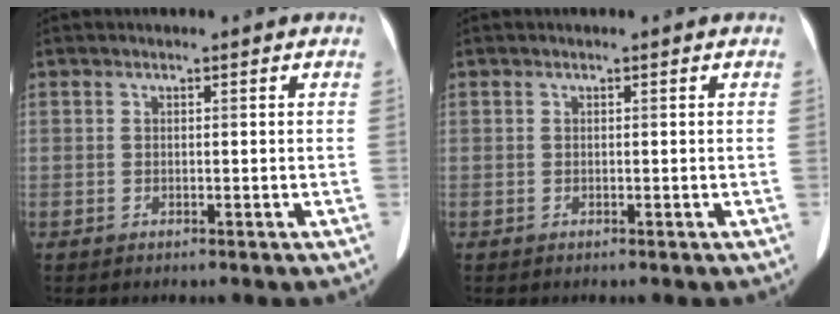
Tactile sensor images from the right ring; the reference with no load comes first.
{"total": 0.0}